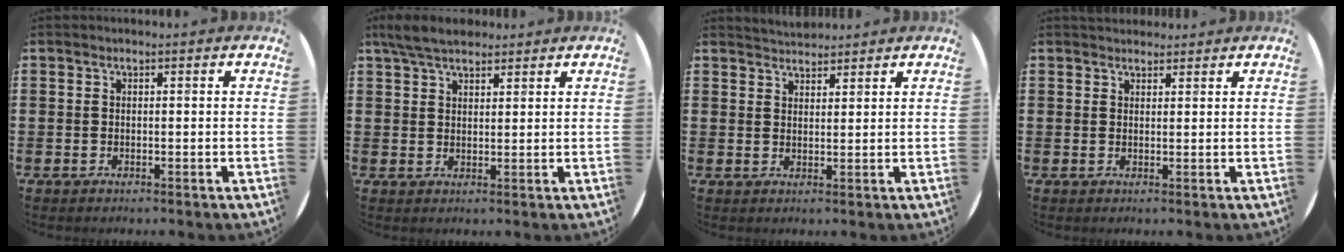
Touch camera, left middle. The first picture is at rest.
{"total": 4.8, "force": [4.1, 1.5, 2.0], "torque": [-0.046, -0.001, 0.076]}
{"total": 2.8, "force": [2.8, 0.3, -0.2], "torque": [0.000, -0.006, 0.052]}
{"total": 1.4, "force": [1.3, 0.5, -0.1], "torque": [0.010, 0.000, 0.024]}